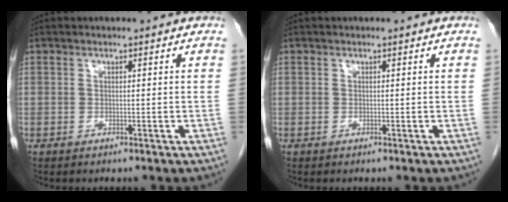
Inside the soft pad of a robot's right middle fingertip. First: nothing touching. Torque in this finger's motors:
{"motor_torque": [-0.36, -0.10, -0.03, -0.01]}